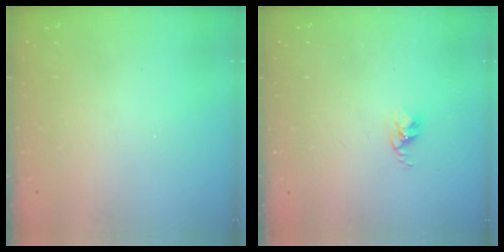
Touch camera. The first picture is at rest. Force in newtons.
{"total": 2.6, "press": 2.6, "slide": 0.4}